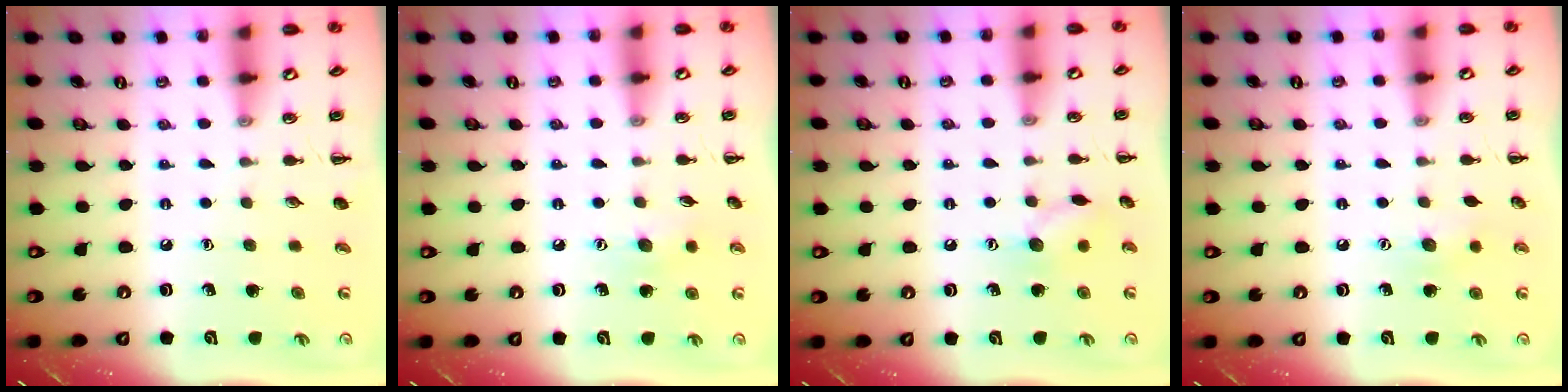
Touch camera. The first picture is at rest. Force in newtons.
{"total": 6.3, "press": 6.3, "slide": 1.0}
{"total": 7.9, "press": 7.9, "slide": 1.0}
{"total": 6.8, "press": 6.6, "slide": 1.7}